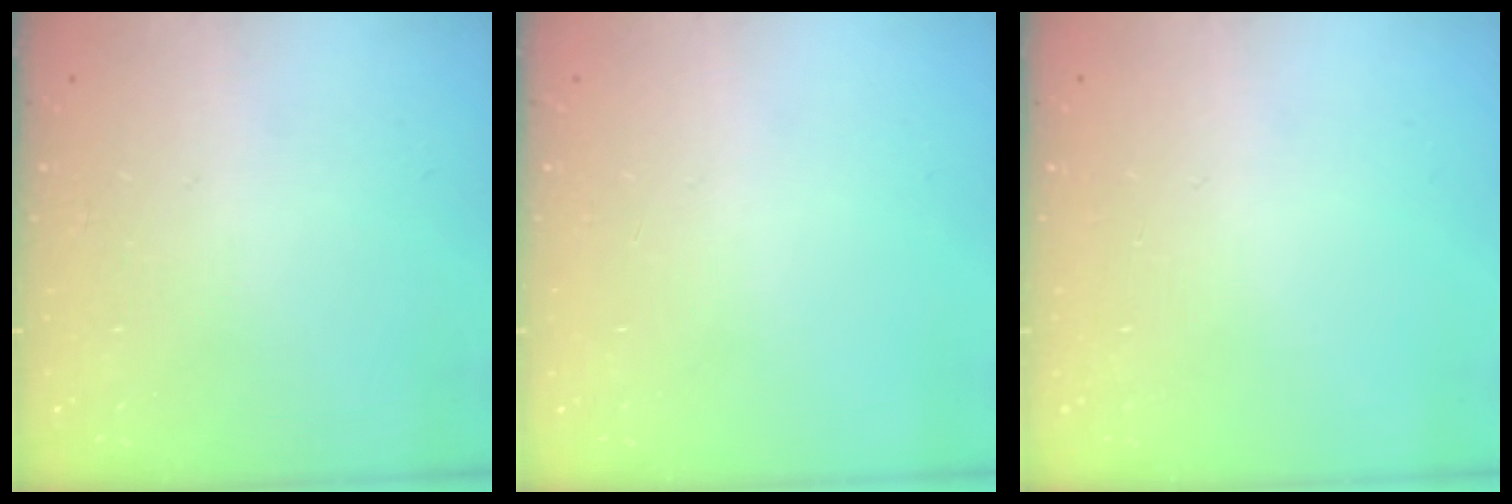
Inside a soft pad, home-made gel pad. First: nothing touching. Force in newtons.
{"total": 0.0}
{"total": 0.0}